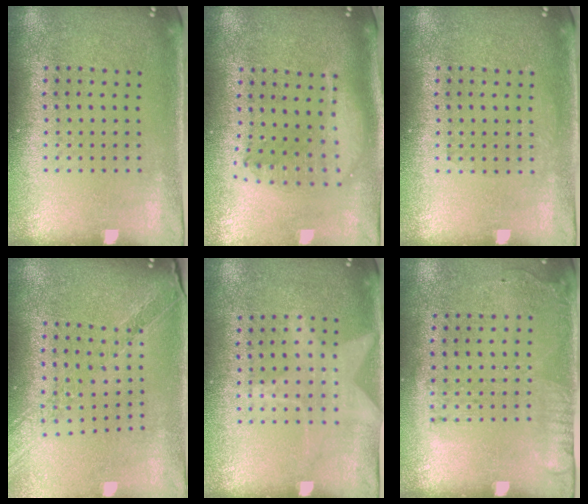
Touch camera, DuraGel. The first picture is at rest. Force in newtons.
{"total": 2.1, "press": 1.6, "slide": 1.3}
{"total": 0.8, "press": 0.8, "slide": 0.1}
{"total": 1.1, "press": 1.1, "slide": 0.1}
{"total": 1.2, "press": 0.9, "slide": 0.8}
{"total": 1.8, "press": 1.2, "slide": 1.3}